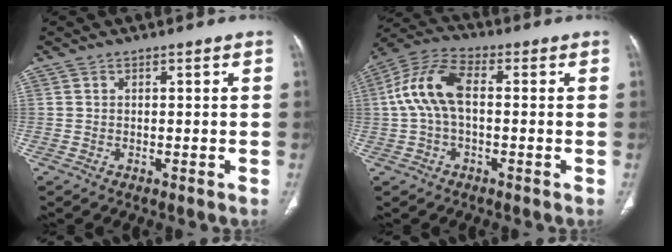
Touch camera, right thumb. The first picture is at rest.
{"total": 10.8, "force": [0.4, 5.8, 9.1], "torque": [-0.195, 0.033, 0.002]}